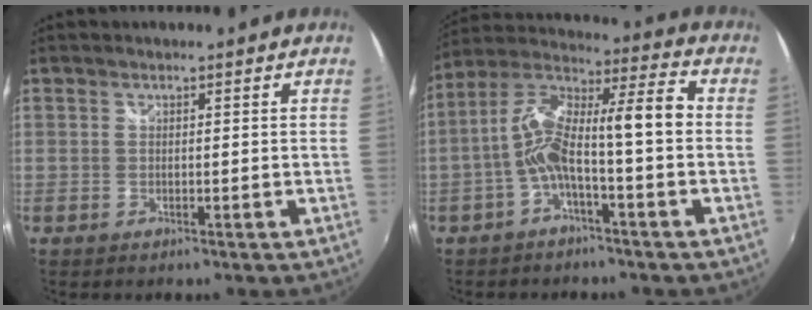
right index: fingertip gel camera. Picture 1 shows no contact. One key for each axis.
{"total": 12.7, "fx": -2.2, "fy": 2.3, "fz": 12.3, "tx": -0.231, "ty": 0.018, "tz": -0.041}